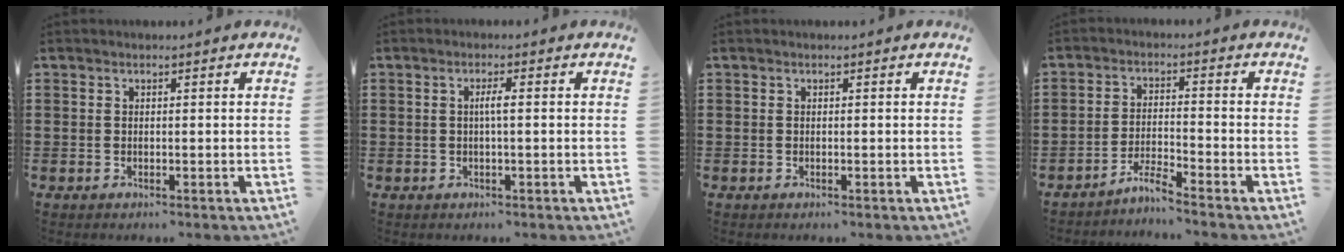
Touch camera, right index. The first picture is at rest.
{"total": 1.9, "force": [-0.1, 0.1, 1.9], "torque": [-0.036, 0.000, -0.004]}
{"total": 0.0}
{"total": 3.4, "force": [-3.3, -0.5, 0.7], "torque": [-0.018, 0.001, -0.068]}